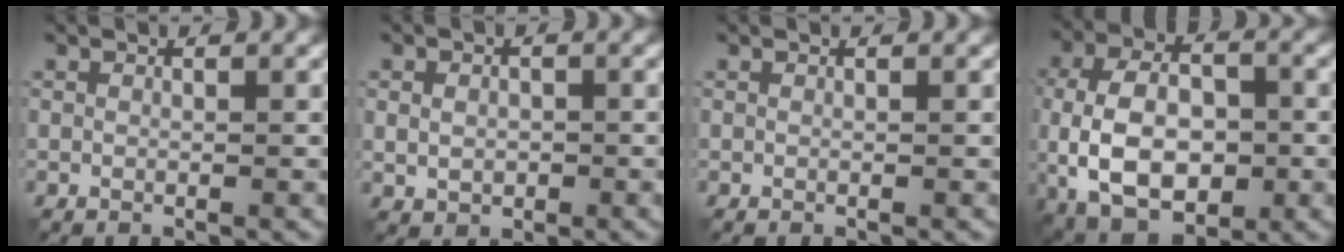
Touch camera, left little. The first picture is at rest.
{"total": 2.2, "force": [-0.2, 1.8, 1.3], "torque": [-0.020, -0.004, -0.002]}
{"total": 0.0}
{"total": 10.2, "force": [-2.2, 6.2, 7.7], "torque": [-0.164, -0.011, -0.043]}